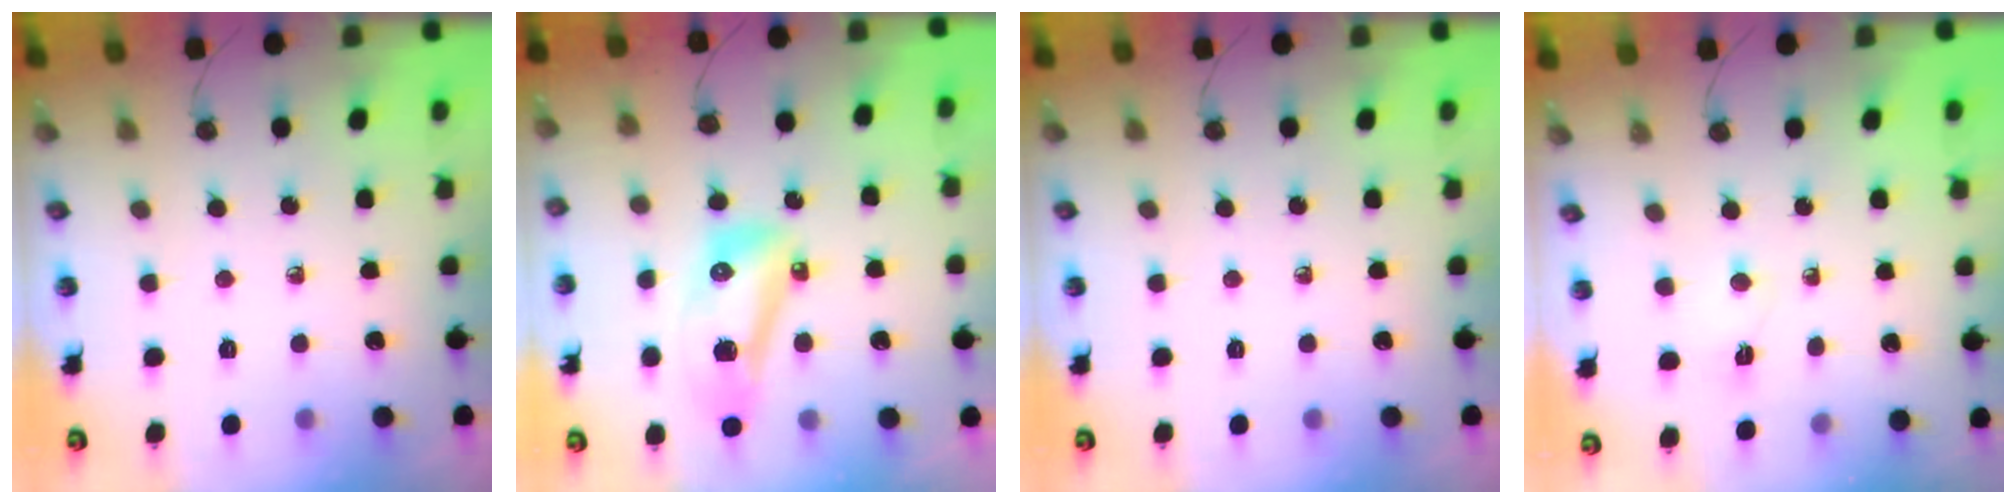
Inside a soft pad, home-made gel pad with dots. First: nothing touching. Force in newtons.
{"total": 13.5, "press": 13.4, "slide": 1.6}
{"total": 0.0}
{"total": 2.0, "press": 1.9, "slide": 0.6}